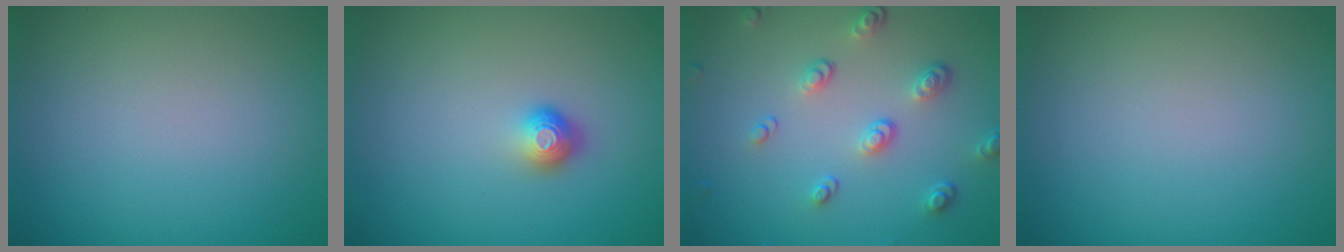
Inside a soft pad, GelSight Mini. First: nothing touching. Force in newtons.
{"total": 1.8, "press": 1.2, "slide": 1.2}
{"total": 3.5, "press": 2.6, "slide": 2.3}
{"total": 0.0}